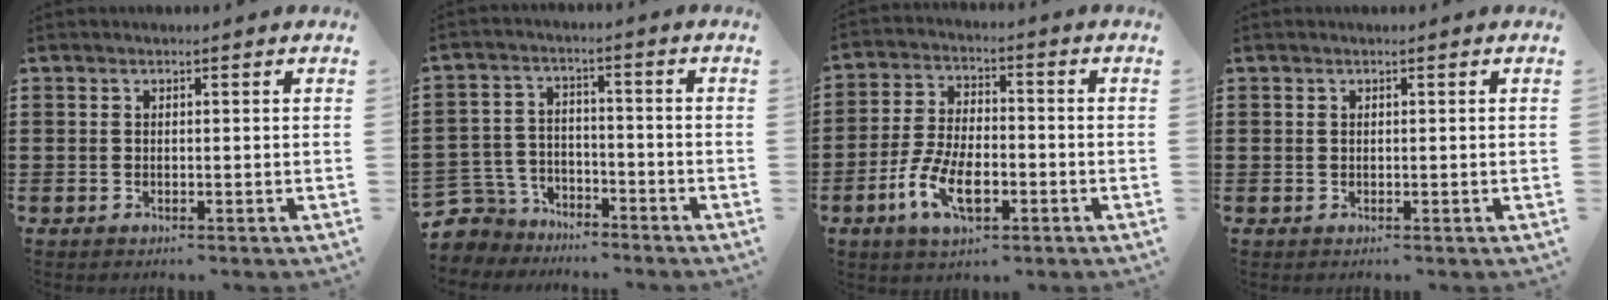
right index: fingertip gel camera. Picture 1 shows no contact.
{"total": 5.8, "force": [-5.0, 2.9, 0.7], "torque": [-0.052, 0.006, -0.110]}
{"total": 8.9, "force": [-3.7, 3.9, 7.1], "torque": [-0.162, -0.008, -0.071]}
{"total": 0.0}